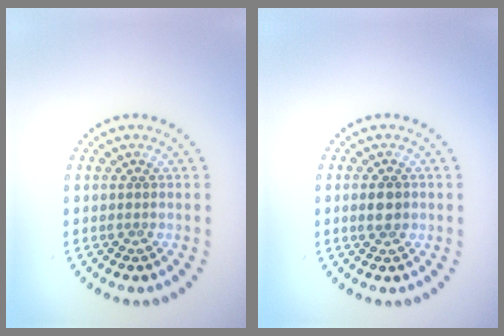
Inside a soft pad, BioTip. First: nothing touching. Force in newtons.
{"total": 1.8, "press": 1.8, "slide": 0.1}